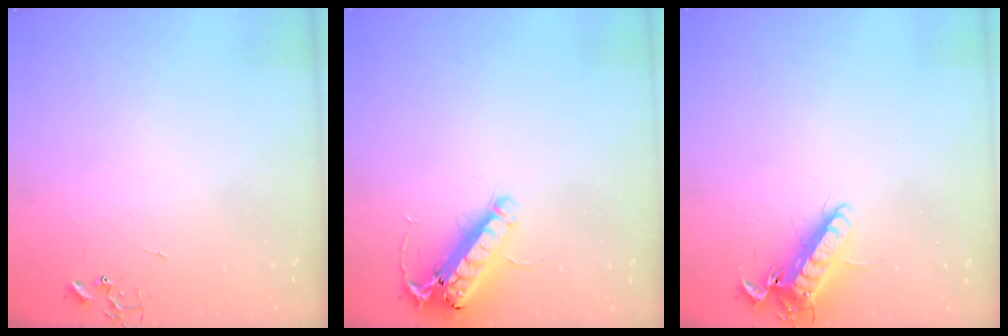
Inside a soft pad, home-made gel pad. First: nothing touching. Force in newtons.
{"total": 14.7, "press": 14.5, "slide": 2.6}
{"total": 12.8, "press": 12.7, "slide": 1.9}